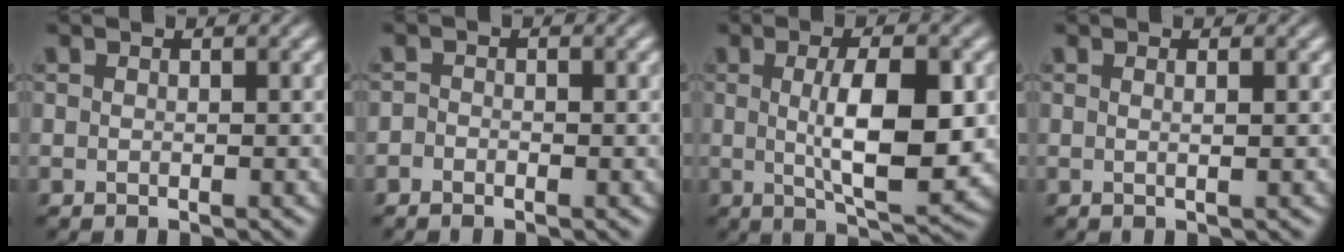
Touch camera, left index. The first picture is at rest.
{"total": 0.7, "force": [-0.5, 0.4, 0.2], "torque": [-0.001, 0.005, -0.013]}
{"total": 7.0, "force": [0.5, 1.8, 6.8], "torque": [-0.109, -0.003, 0.013]}
{"total": 1.1, "force": [0.5, 0.3, 0.9], "torque": [-0.005, 0.001, 0.001]}